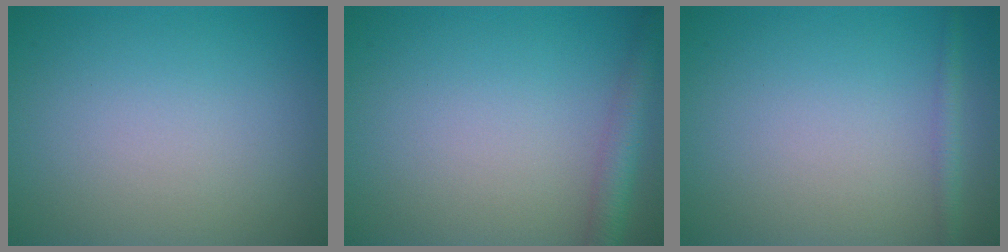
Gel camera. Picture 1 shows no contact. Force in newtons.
{"total": 2.8, "press": 2.8, "slide": 0.2}
{"total": 1.3, "press": 1.3, "slide": 0.1}